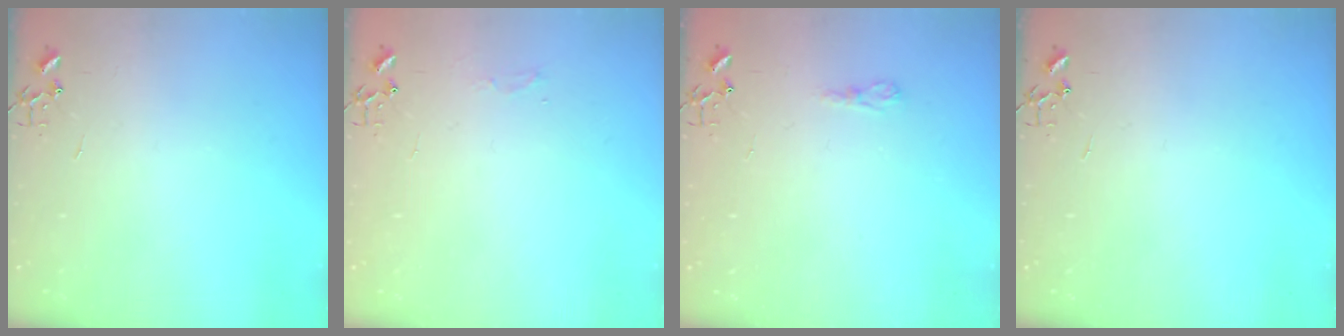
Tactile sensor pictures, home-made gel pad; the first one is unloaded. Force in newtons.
{"total": 4.4, "press": 4.4, "slide": 0.5}
{"total": 5.4, "press": 5.4, "slide": 0.6}
{"total": 0.0}